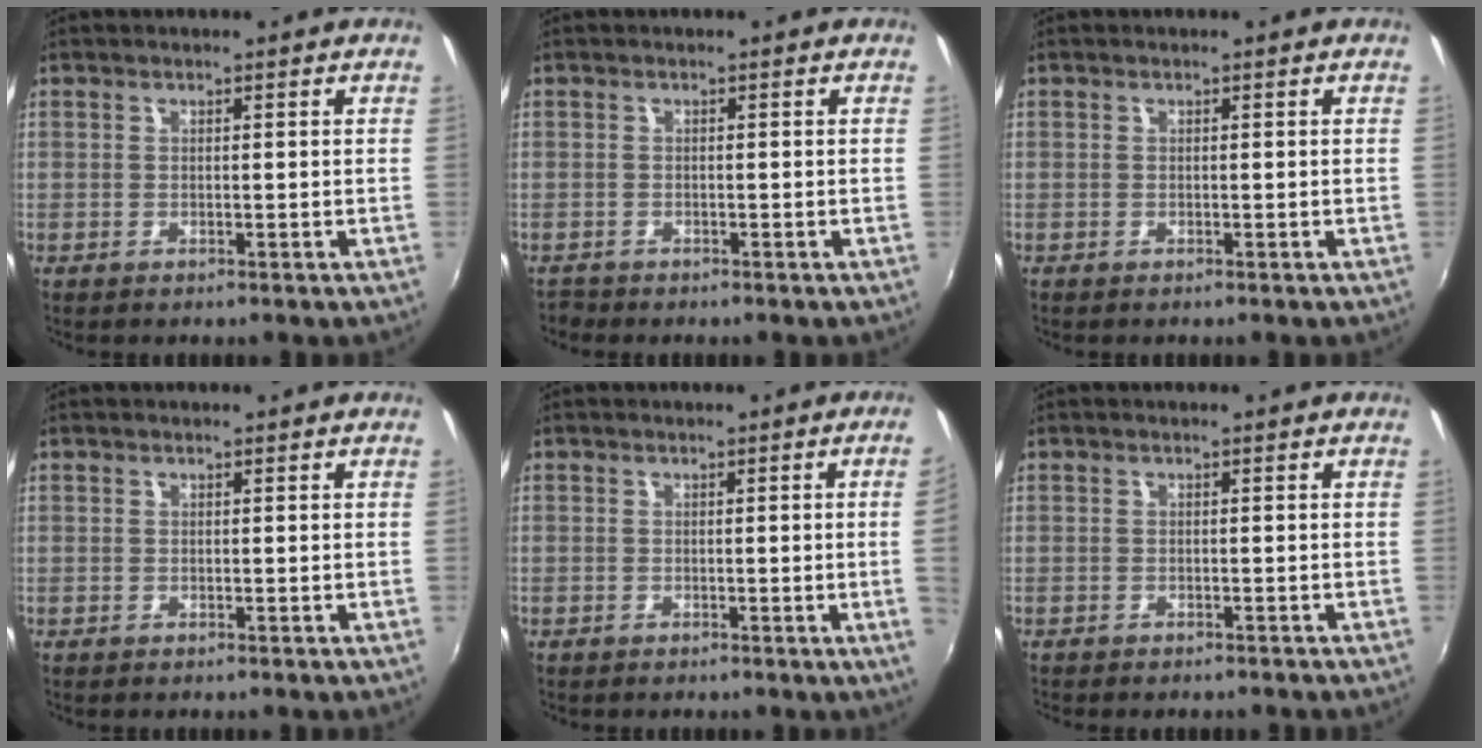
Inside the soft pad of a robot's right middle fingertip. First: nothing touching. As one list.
[{"total": 1.3, "force": [-1.2, 0.5, -0.1], "torque": [-0.003, -0.003, -0.023]}, {"total": 0.0}, {"total": 0.0}, {"total": 2.8, "force": [-0.1, -1.4, 2.4], "torque": [-0.043, -0.010, 0.004]}, {"total": 2.5, "force": [-2.2, 0.7, 0.8], "torque": [-0.024, -0.013, -0.034]}]